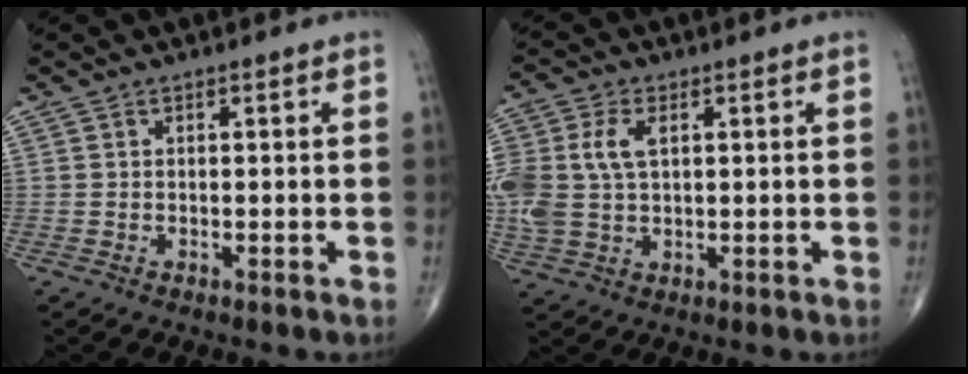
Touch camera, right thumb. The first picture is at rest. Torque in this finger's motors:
{"motor_torque": [0.71, 0.65, 1.08, 0.31, 0.13]}